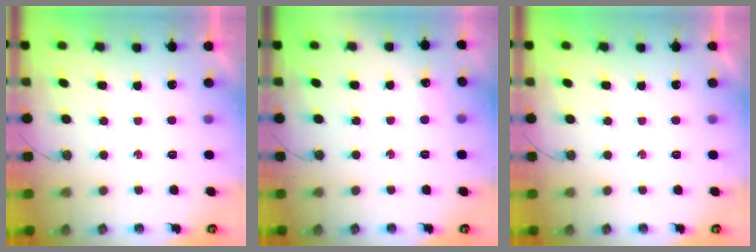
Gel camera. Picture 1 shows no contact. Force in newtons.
{"total": 4.6, "press": 4.5, "slide": 1.1}
{"total": 0.0}